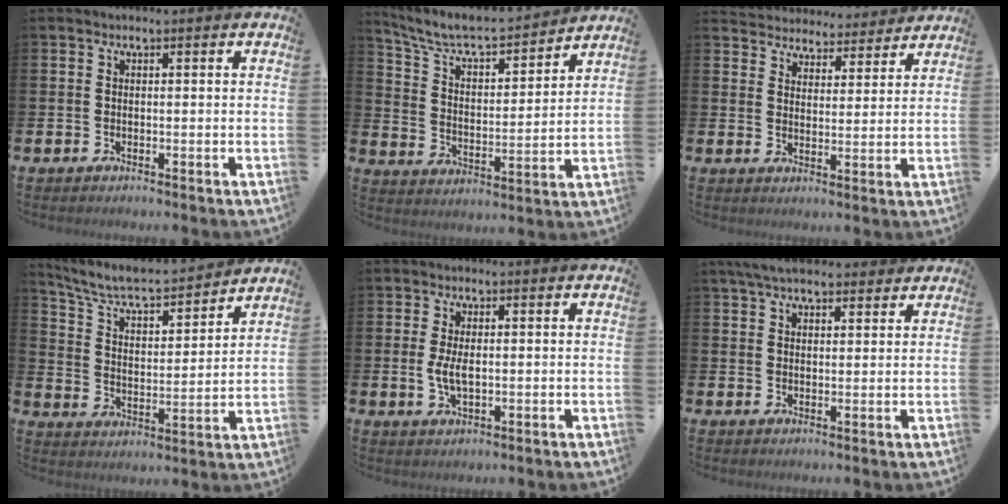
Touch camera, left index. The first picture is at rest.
{"total": 7.4, "force": [6.8, 1.6, 2.6], "torque": [-0.088, -0.051, 0.116]}
{"total": 4.4, "force": [4.2, 1.2, -0.4], "torque": [-0.013, -0.036, 0.072]}
{"total": 7.2, "force": [6.6, 1.4, 2.6], "torque": [-0.087, -0.051, 0.111]}
{"total": 3.4, "force": [0.0, 1.5, 3.0], "torque": [-0.049, 0.001, -0.004]}
{"total": 5.3, "force": [4.8, 1.5, 1.8], "torque": [-0.045, -0.010, 0.089]}